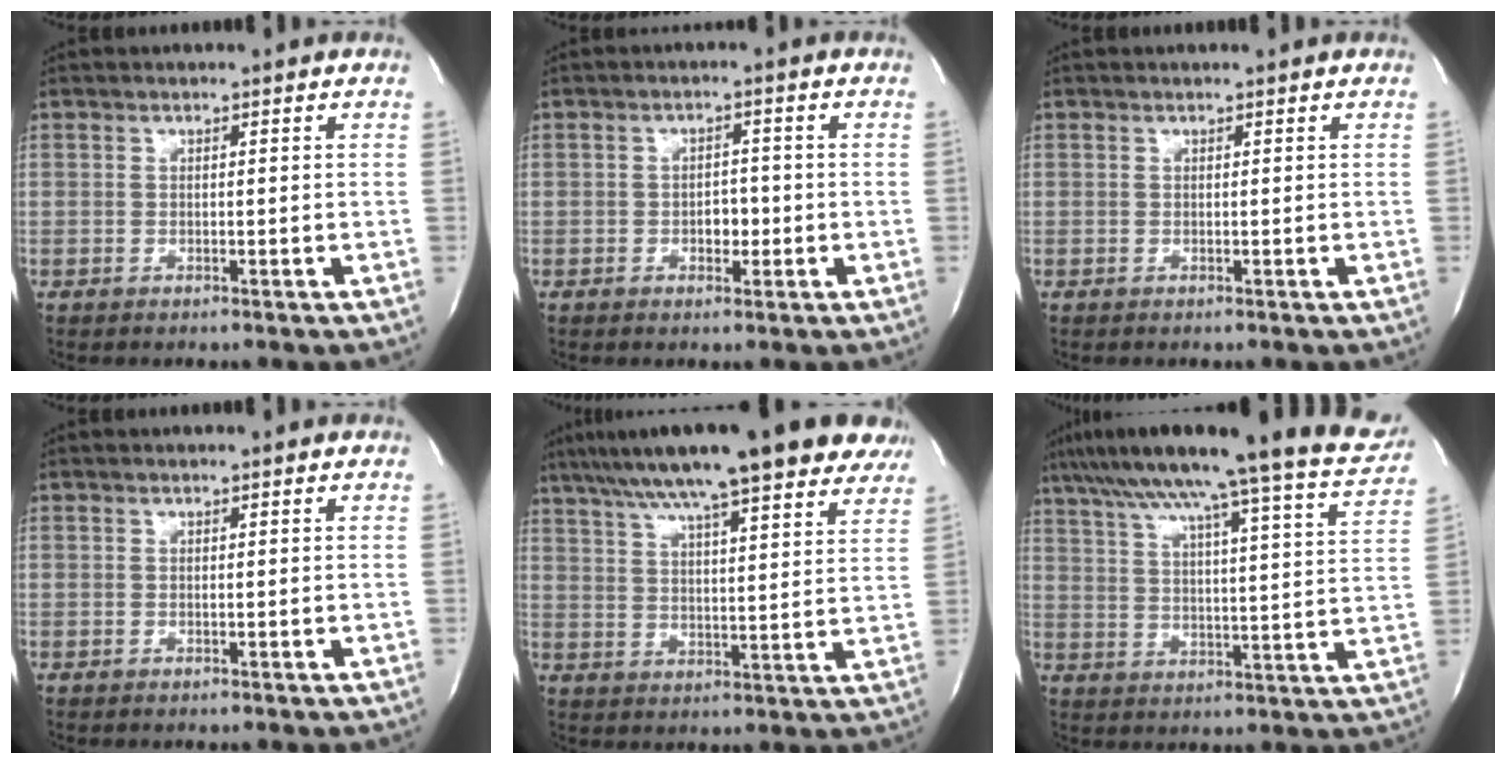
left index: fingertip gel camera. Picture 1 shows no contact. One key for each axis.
{"total": 2.6, "fx": -0.8, "fy": 1.6, "fz": 1.9, "tx": -0.022, "ty": 0.006, "tz": -0.012}
{"total": 0.6, "fx": 0.5, "fy": 0.0, "fz": 0.1, "tx": 0.000, "ty": 0.003, "tz": 0.009}
{"total": 0.0}
{"total": 23.5, "fx": 18.4, "fy": 3.2, "fz": 14.3, "tx": -0.227, "ty": 0.041, "tz": 0.250}
{"total": 25.7, "fx": 21.6, "fy": 0.6, "fz": 13.9, "tx": -0.220, "ty": -0.016, "tz": 0.284}